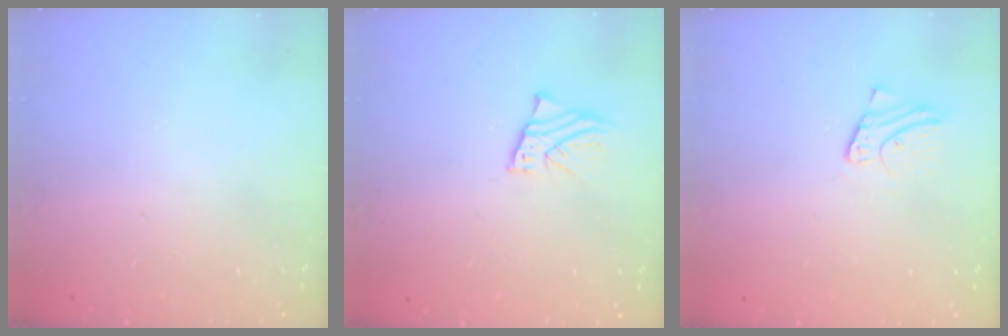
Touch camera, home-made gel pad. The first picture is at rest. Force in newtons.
{"total": 2.5, "press": 2.5, "slide": 0.2}
{"total": 3.0, "press": 3.0, "slide": 0.3}